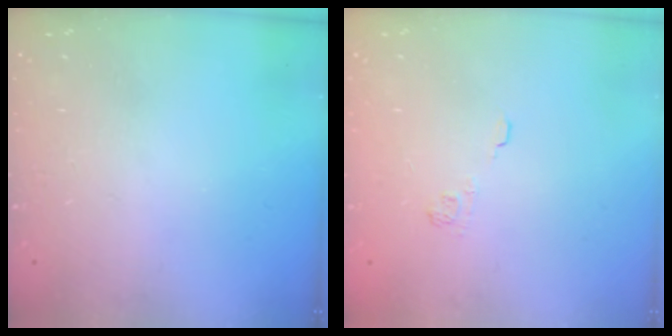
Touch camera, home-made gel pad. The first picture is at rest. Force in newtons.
{"total": 2.2, "press": 1.8, "slide": 1.3}